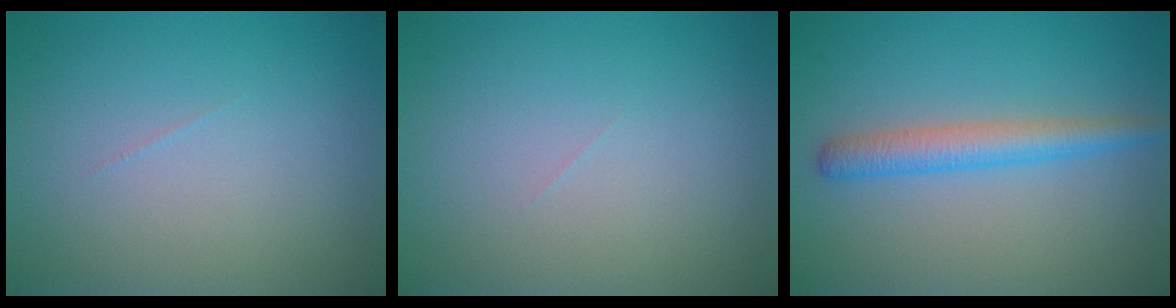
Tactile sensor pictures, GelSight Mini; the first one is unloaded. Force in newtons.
{"total": 0.0}
{"total": 3.0, "press": 3.0, "slide": 0.2}